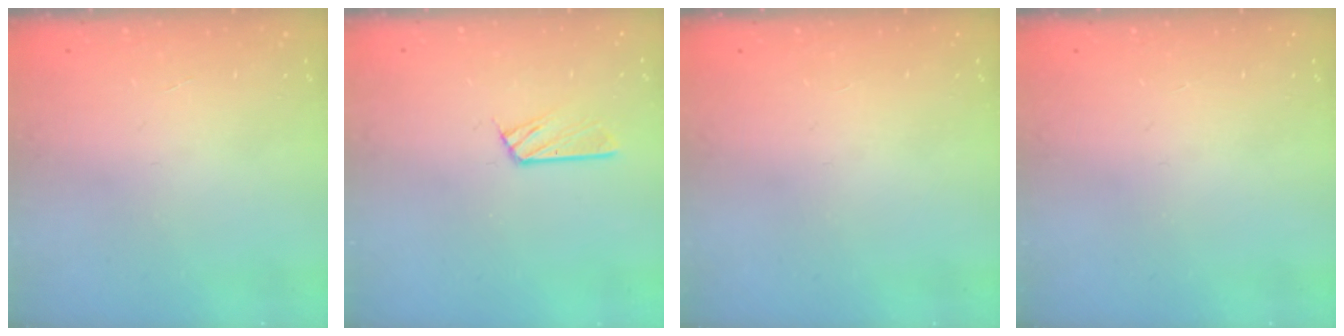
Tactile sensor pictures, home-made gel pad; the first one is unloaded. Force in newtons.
{"total": 4.7, "press": 4.6, "slide": 0.3}
{"total": 0.0}
{"total": 0.0}